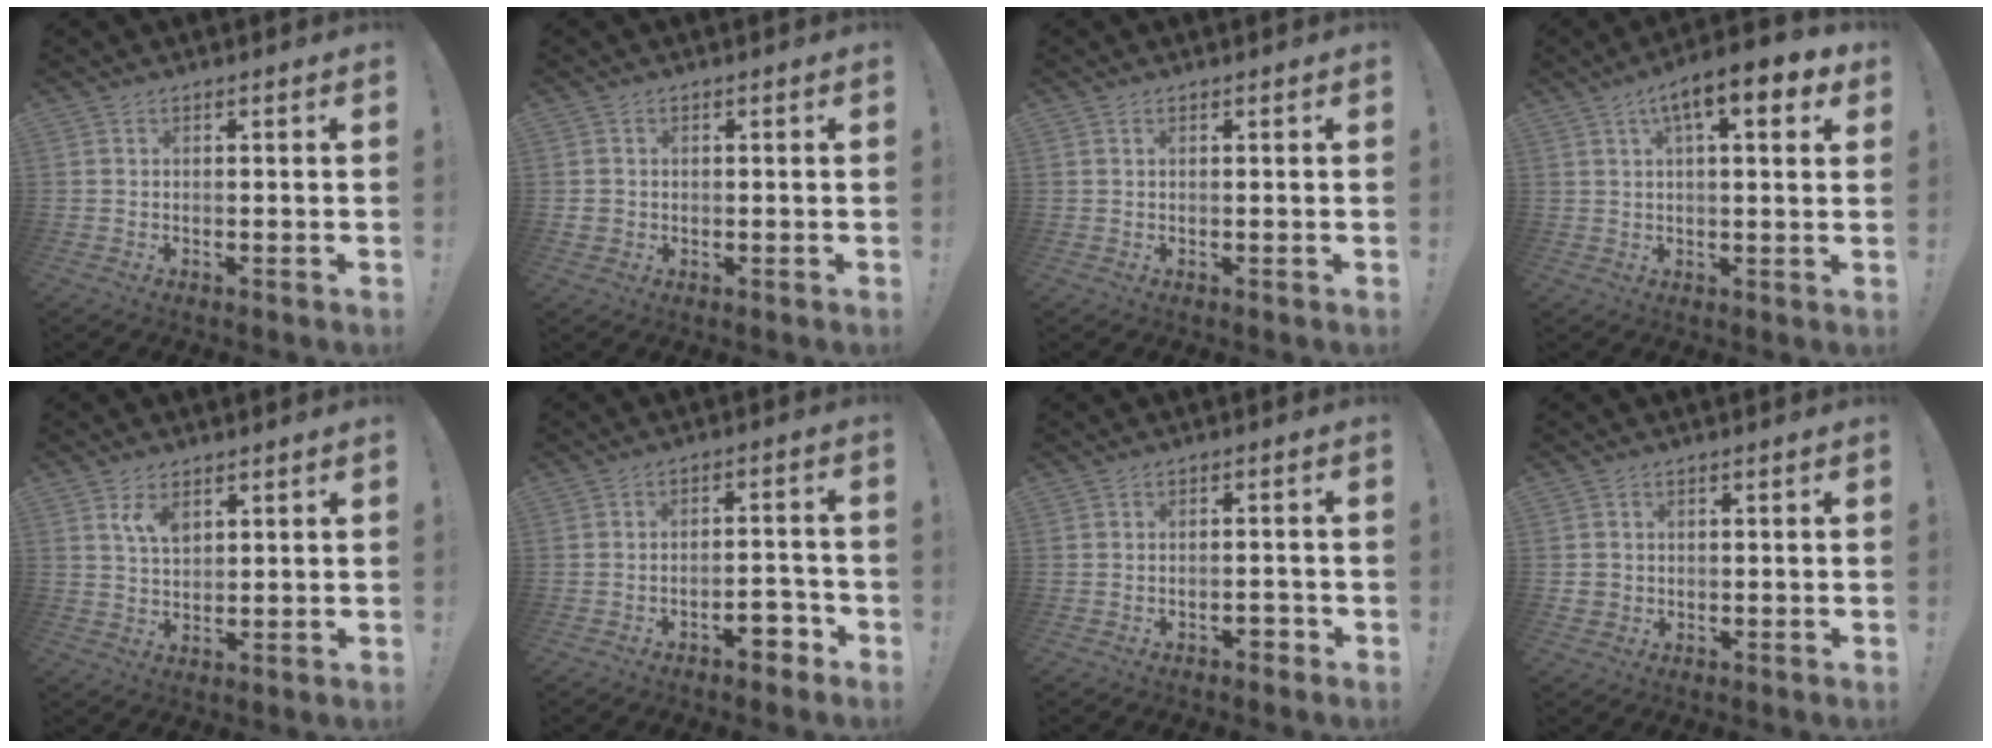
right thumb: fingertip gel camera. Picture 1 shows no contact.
{"total": 1.9, "force": [0.2, 1.8, 0.6], "torque": [-0.011, 0.003, 0.006]}
{"total": 0.5, "force": [0.3, 0.3, 0.4], "torque": [-0.009, 0.002, 0.006]}
{"total": 10.2, "force": [4.4, 2.9, 8.8], "torque": [-0.121, -0.017, 0.069]}
{"total": 5.4, "force": [3.0, 2.9, 3.5], "torque": [-0.069, -0.009, 0.055]}
{"total": 6.6, "force": [-4.1, 3.3, 4.0], "torque": [-0.042, 0.023, -0.068]}
{"total": 2.6, "force": [-1.7, 1.4, 1.4], "torque": [-0.016, 0.003, -0.031]}
{"total": 2.6, "force": [0.4, 2.4, 0.7], "torque": [-0.016, 0.004, 0.010]}